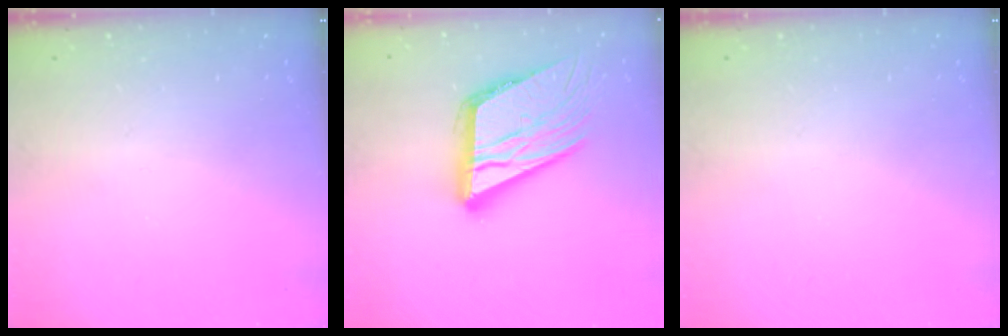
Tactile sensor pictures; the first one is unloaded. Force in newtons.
{"total": 19.1, "press": 18.9, "slide": 2.6}
{"total": 0.0}